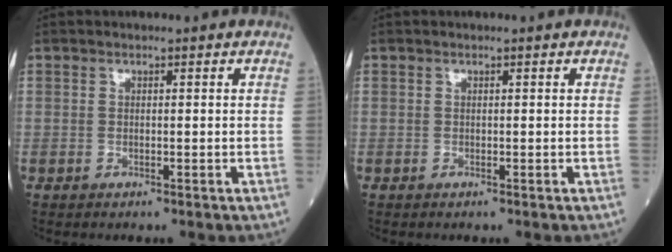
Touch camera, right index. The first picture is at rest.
{"total": 0.0}